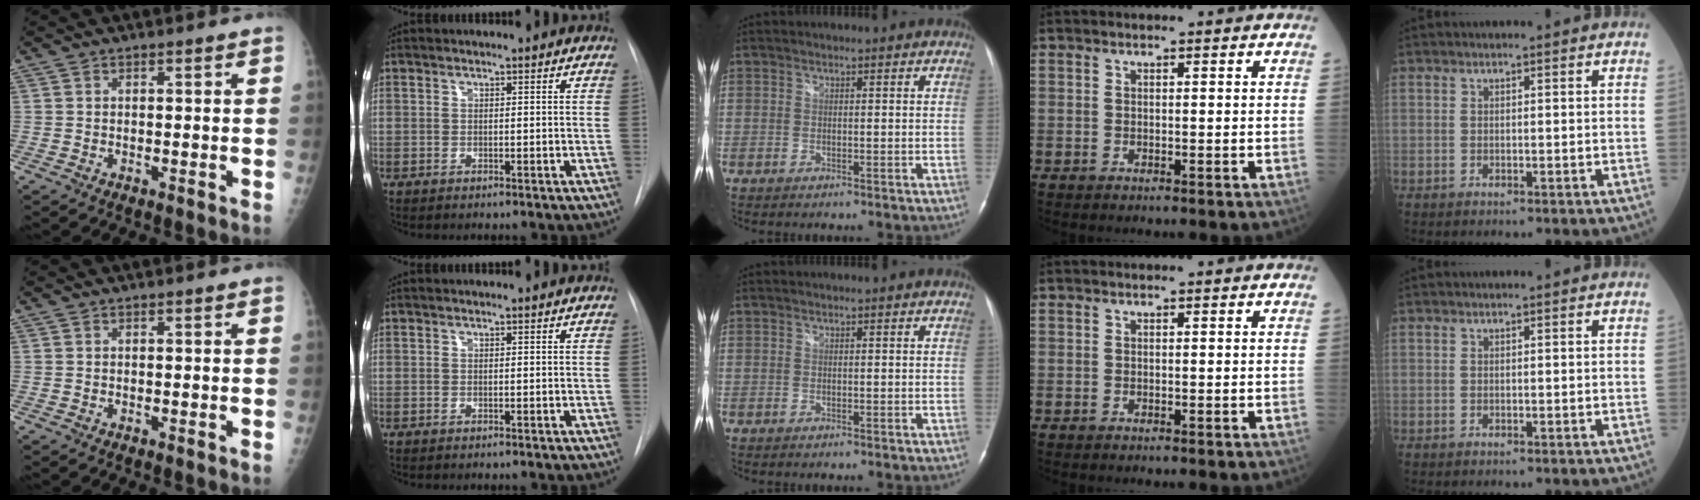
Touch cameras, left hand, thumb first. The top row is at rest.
{}